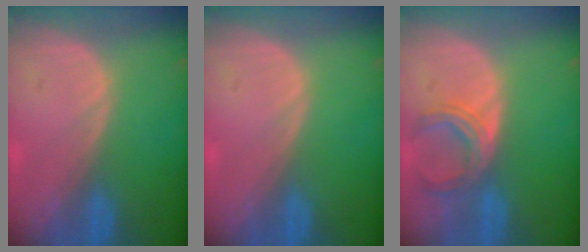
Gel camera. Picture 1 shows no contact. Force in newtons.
{"total": 0.0}
{"total": 4.9, "press": 4.9, "slide": 0.7}